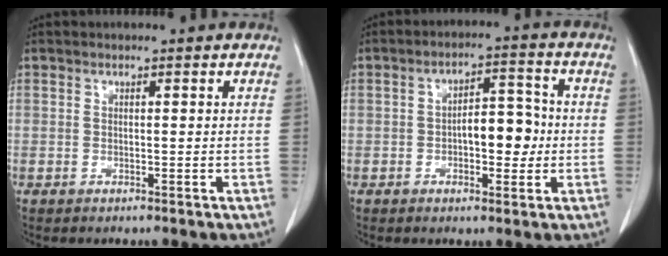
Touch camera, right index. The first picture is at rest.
{"total": 6.8, "force": [-0.8, 3.1, 6.0], "torque": [-0.090, 0.018, -0.011]}